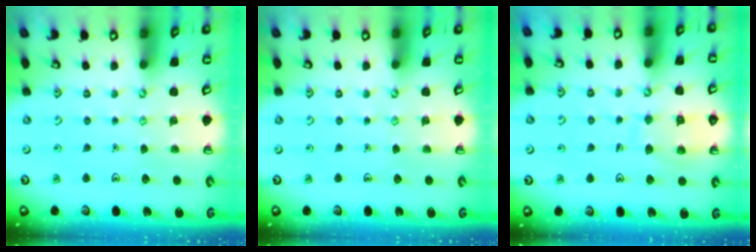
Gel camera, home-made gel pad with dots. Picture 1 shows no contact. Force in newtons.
{"total": 0.0}
{"total": 8.2, "press": 8.1, "slide": 0.9}